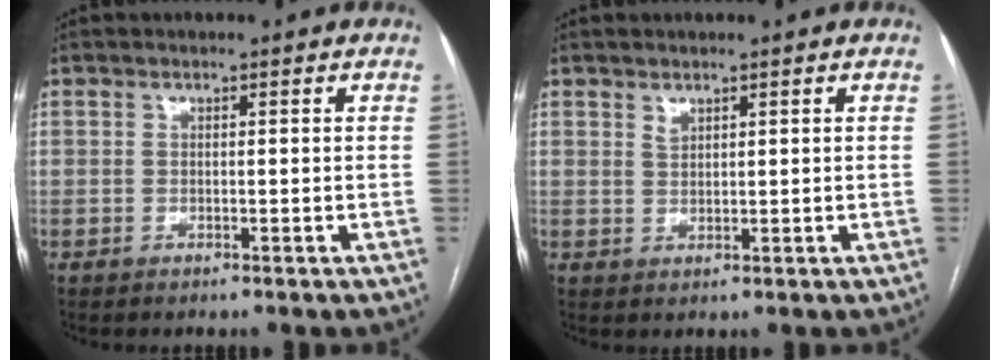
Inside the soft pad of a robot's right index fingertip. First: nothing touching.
{"total": 1.1, "force": [0.9, 0.4, 0.5], "torque": [-0.009, -0.002, 0.019]}